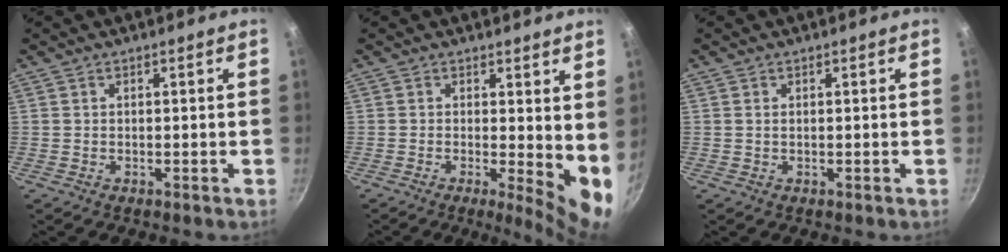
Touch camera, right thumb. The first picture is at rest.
{"total": 7.3, "force": [0.7, 2.4, 6.8], "torque": [-0.089, -0.024, 0.009]}
{"total": 0.7, "force": [0.2, 0.4, 0.5], "torque": [-0.010, 0.000, 0.003]}